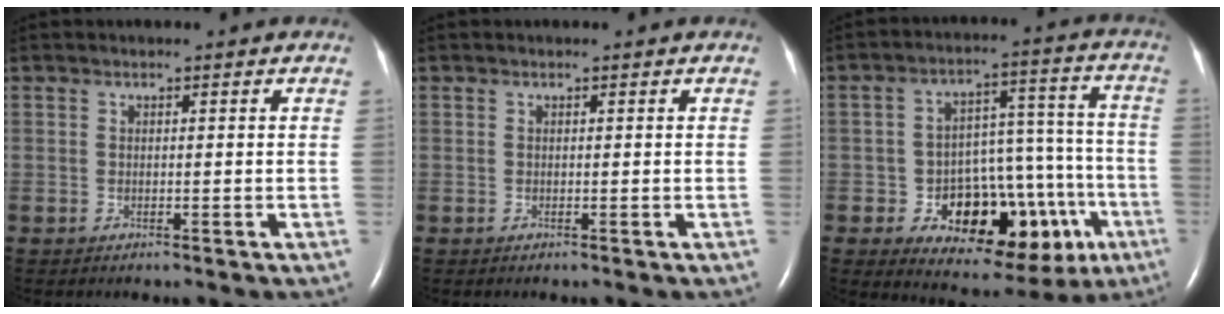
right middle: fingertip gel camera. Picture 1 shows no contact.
{"total": 0.0}
{"total": 17.1, "force": [-6.5, 9.5, 12.6], "torque": [-0.154, 0.043, -0.077]}